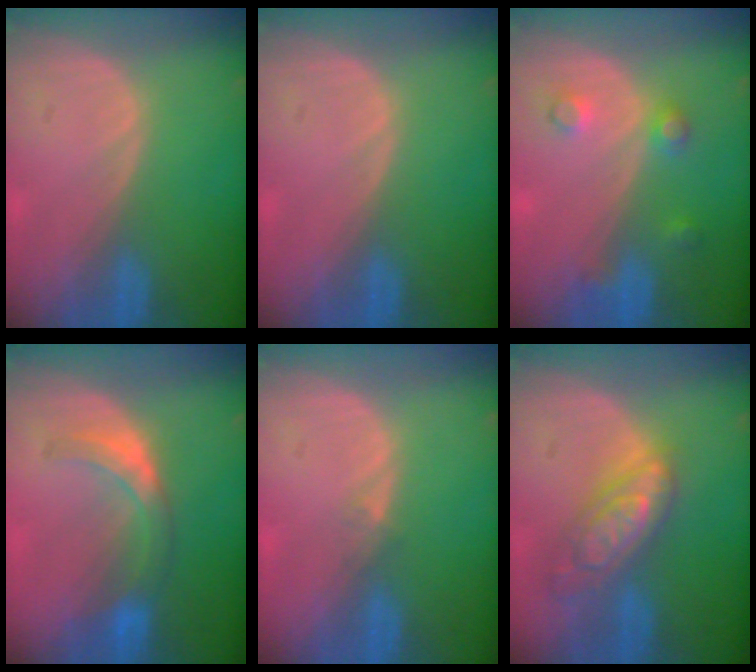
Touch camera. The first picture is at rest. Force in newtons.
{"total": 0.0}
{"total": 3.5, "press": 3.5, "slide": 0.2}
{"total": 5.7, "press": 5.4, "slide": 1.9}
{"total": 0.9, "press": 0.7, "slide": 0.6}
{"total": 7.5, "press": 7.5, "slide": 0.5}